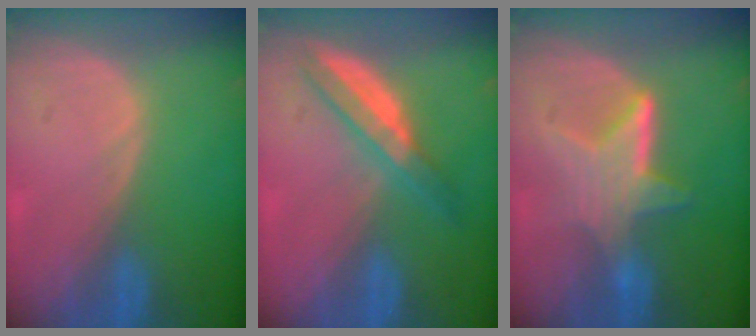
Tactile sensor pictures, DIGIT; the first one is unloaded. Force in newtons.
{"total": 5.7, "press": 5.2, "slide": 2.5}
{"total": 6.7, "press": 6.1, "slide": 2.8}